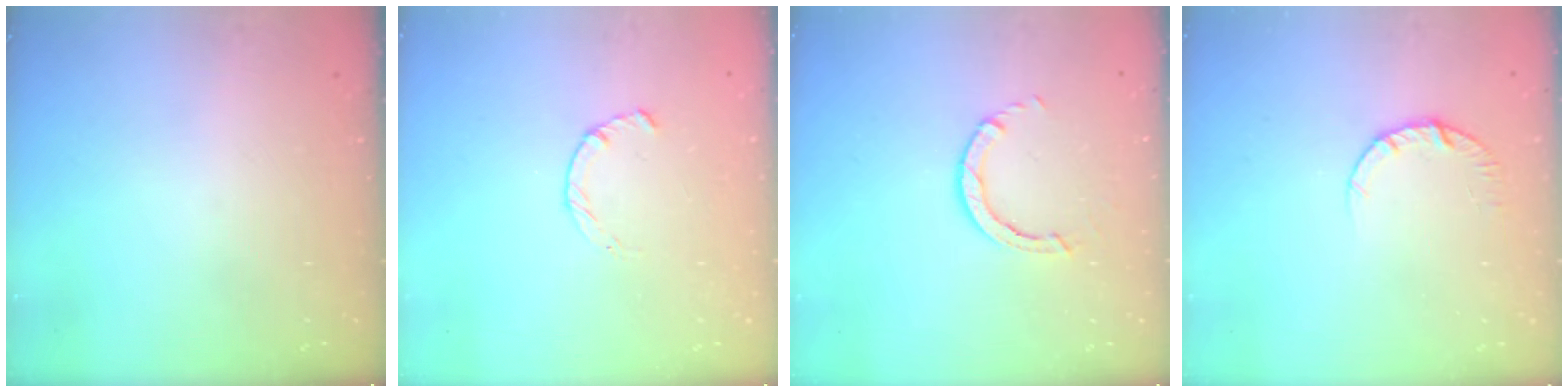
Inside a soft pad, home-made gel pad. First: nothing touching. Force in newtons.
{"total": 2.2, "press": 2.2, "slide": 0.4}
{"total": 2.6, "press": 2.6, "slide": 0.3}
{"total": 4.5, "press": 4.5, "slide": 0.4}